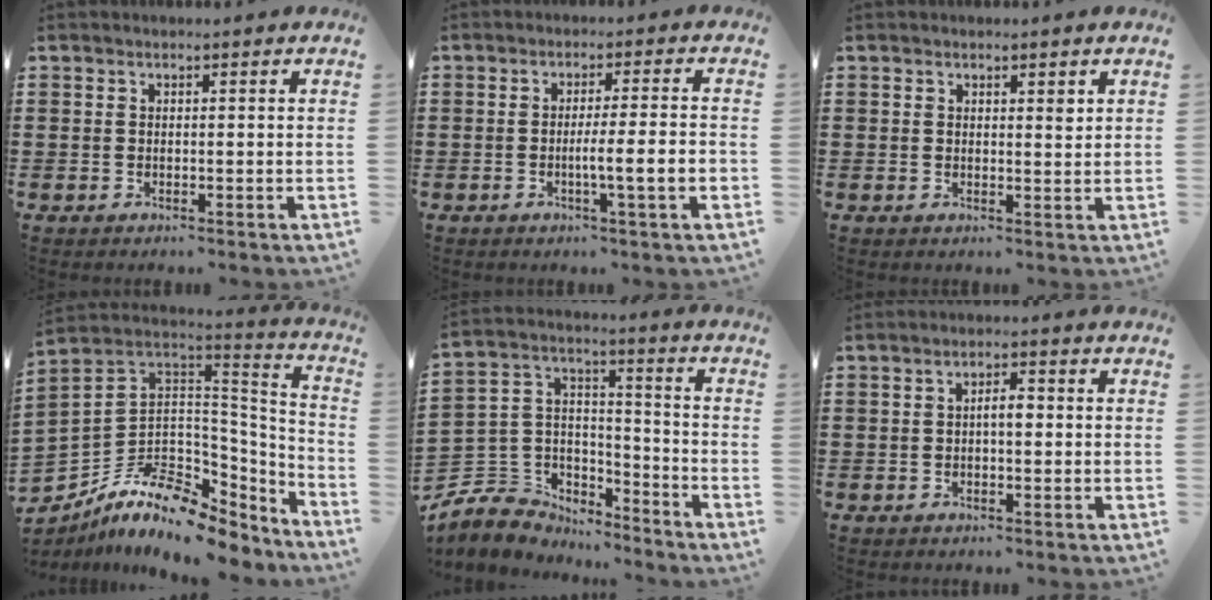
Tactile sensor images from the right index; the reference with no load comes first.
{"total": 5.7, "force": [-1.6, -0.1, 5.5], "torque": [-0.092, -0.009, -0.029]}
{"total": 1.5, "force": [0.9, 0.7, 1.0], "torque": [-0.005, -0.003, 0.012]}
{"total": 10.9, "force": [-6.9, 5.8, 6.1], "torque": [-0.136, 0.004, -0.123]}
{"total": 6.6, "force": [-4.7, 4.7, 0.3], "torque": [-0.046, -0.004, -0.095]}
{"total": 2.5, "force": [-0.2, 0.8, 2.3], "torque": [-0.044, 0.005, -0.005]}